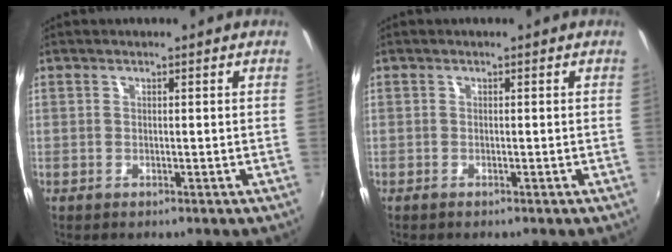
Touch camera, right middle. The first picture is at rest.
{"total": 0.6, "force": [-0.5, 0.1, 0.2], "torque": [-0.004, -0.004, -0.012]}